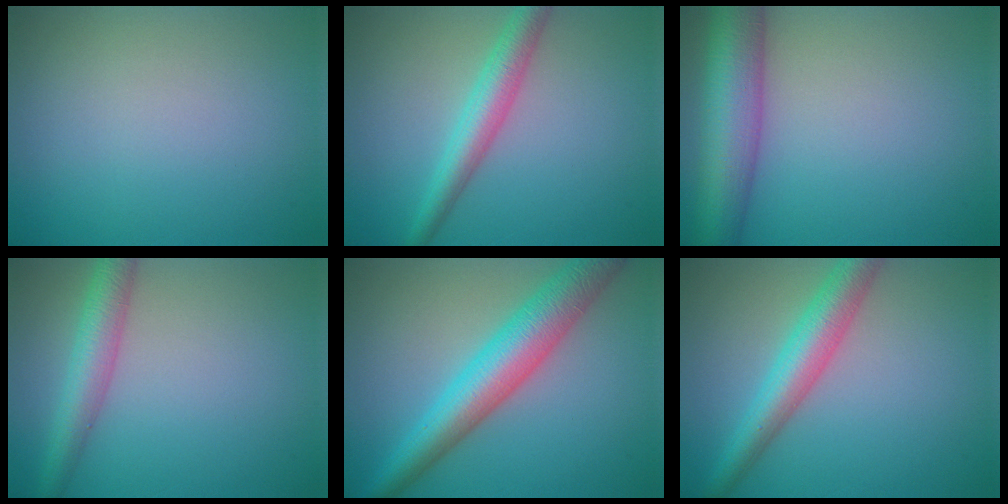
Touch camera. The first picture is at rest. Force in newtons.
{"total": 3.8, "press": 3.8, "slide": 0.1}
{"total": 8.4, "press": 8.4, "slide": 0.3}
{"total": 4.1, "press": 4.1, "slide": 0.1}
{"total": 7.1, "press": 7.1, "slide": 0.1}
{"total": 5.1, "press": 5.0, "slide": 0.3}